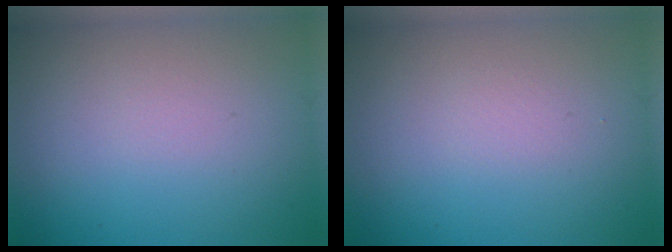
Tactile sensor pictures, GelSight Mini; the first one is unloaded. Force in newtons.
{"total": 0.6, "press": 0.6, "slide": 0.0}